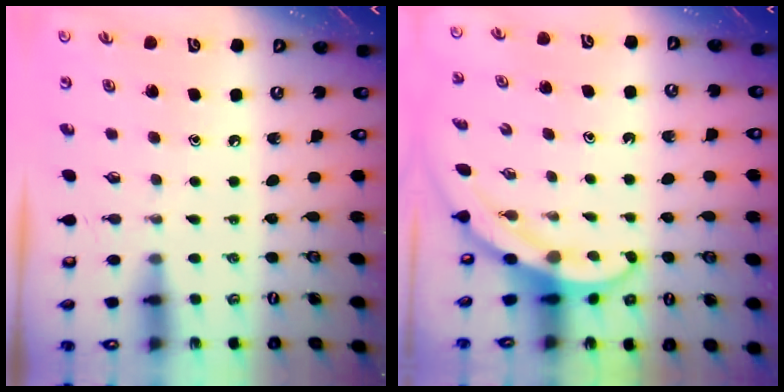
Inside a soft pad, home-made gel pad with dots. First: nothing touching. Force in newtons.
{"total": 3.0, "press": 3.0, "slide": 0.2}